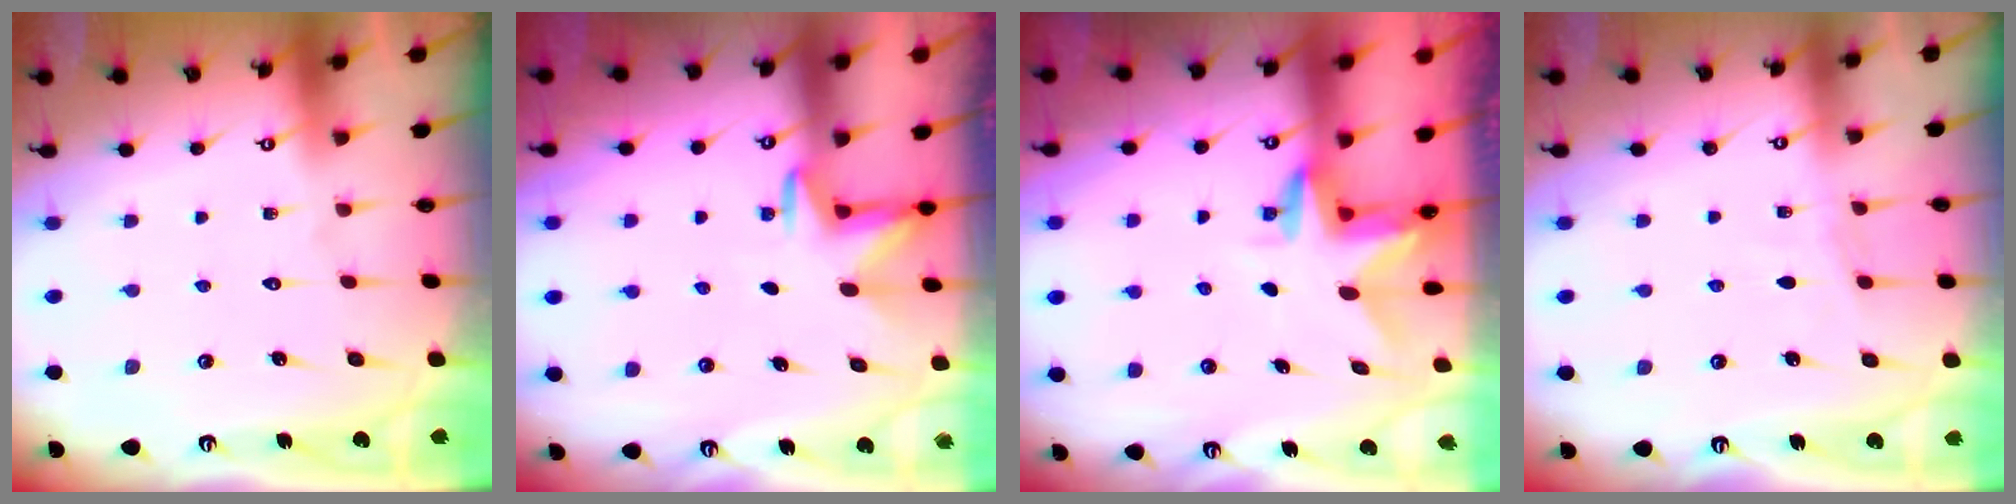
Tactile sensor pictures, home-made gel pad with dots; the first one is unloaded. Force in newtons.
{"total": 3.0, "press": 3.0, "slide": 0.4}
{"total": 2.8, "press": 2.8, "slide": 0.2}
{"total": 3.2, "press": 3.2, "slide": 0.4}